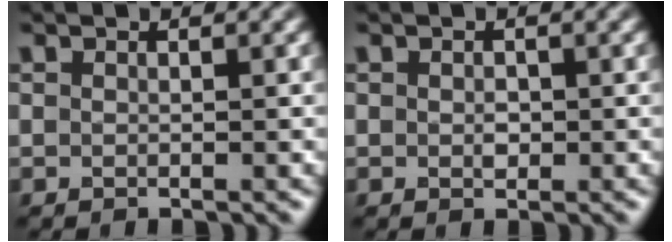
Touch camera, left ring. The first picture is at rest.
{"total": 0.9, "force": [-0.1, 0.6, 0.7], "torque": [-0.010, -0.003, -0.001]}